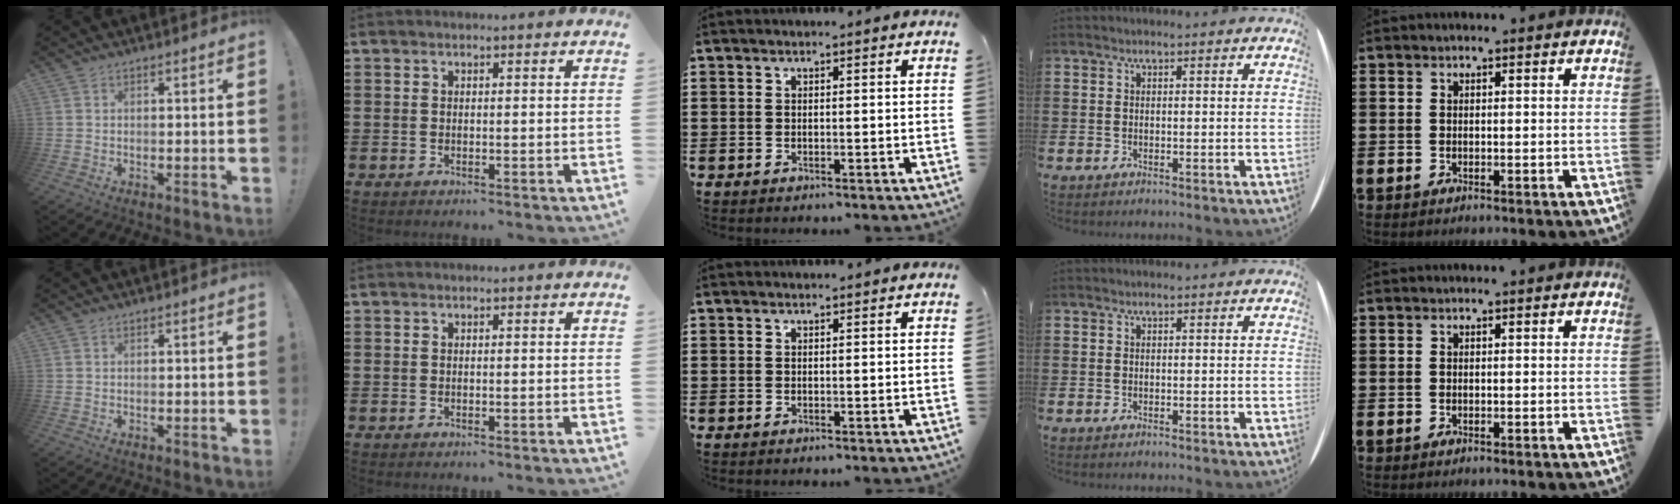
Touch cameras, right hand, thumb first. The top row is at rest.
{}